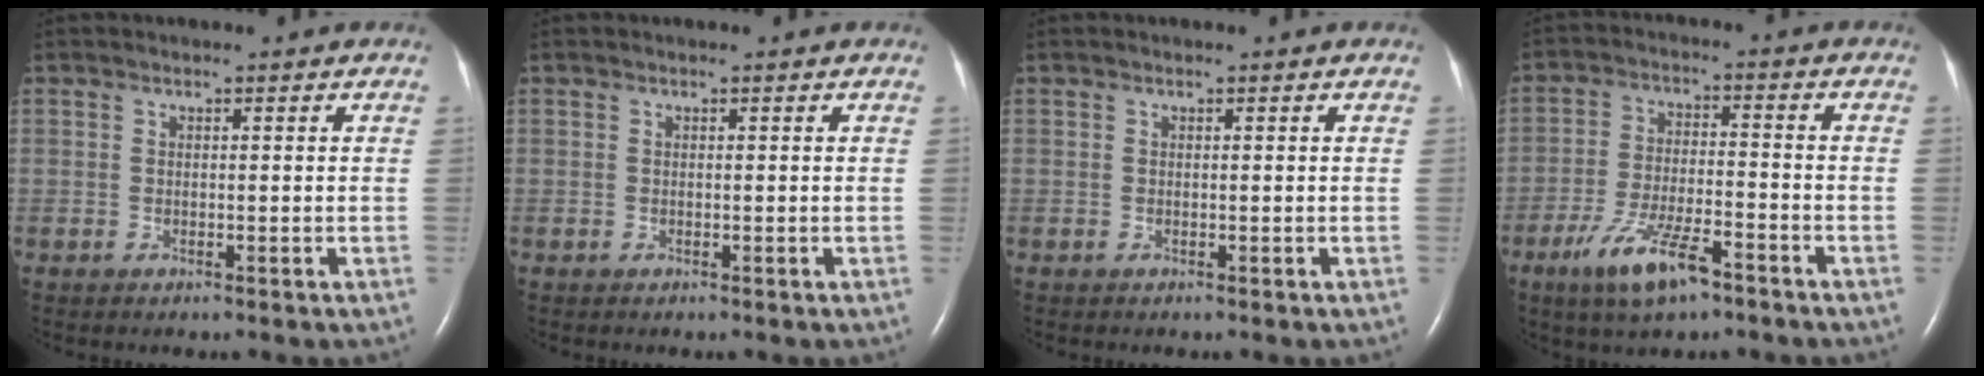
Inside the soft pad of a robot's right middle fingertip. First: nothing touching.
{"total": 0.0}
{"total": 0.0}
{"total": 9.4, "force": [-5.9, 2.2, 6.9], "torque": [-0.139, -0.012, -0.104]}